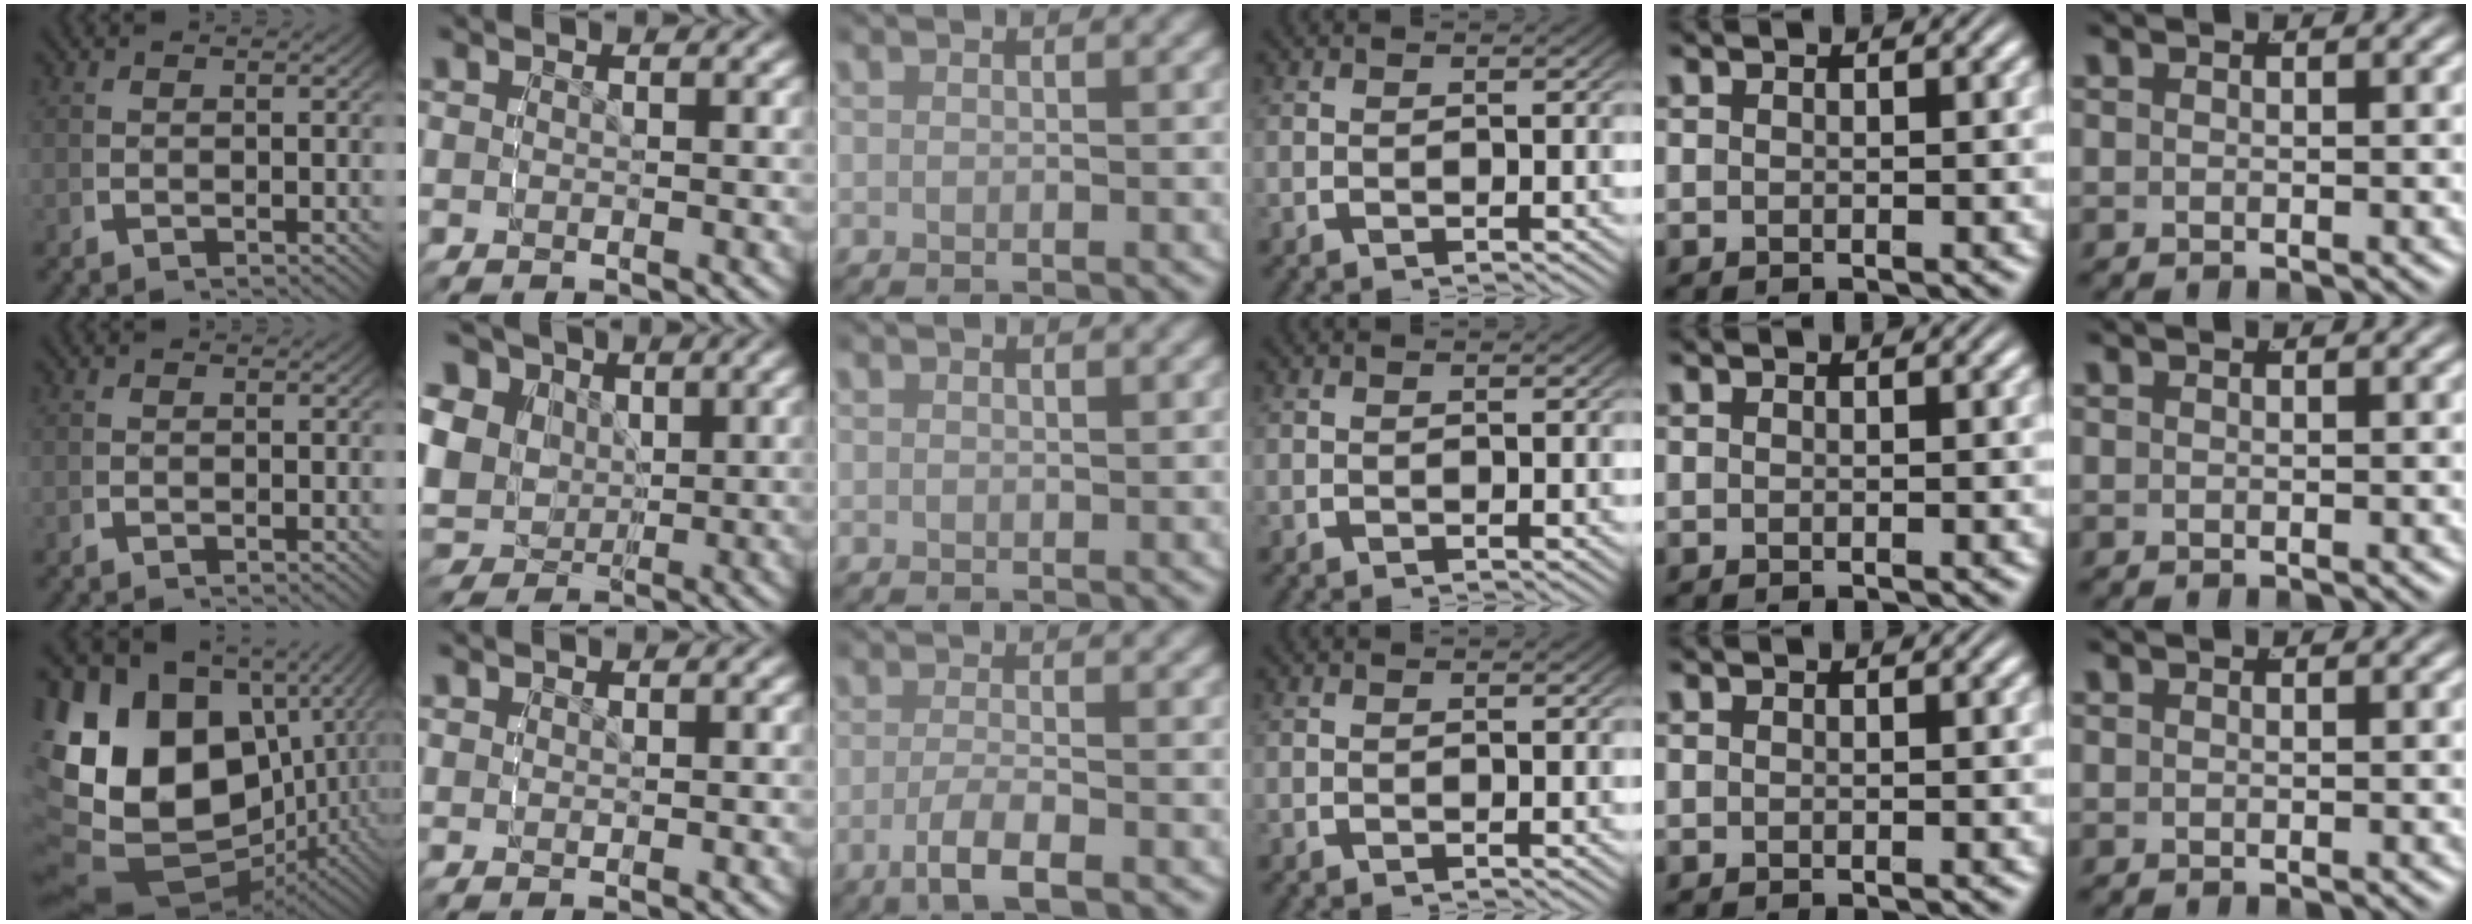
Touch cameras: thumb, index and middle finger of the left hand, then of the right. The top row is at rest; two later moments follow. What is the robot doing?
{"motion": "grasp_and_lifting", "object": "cloth"}